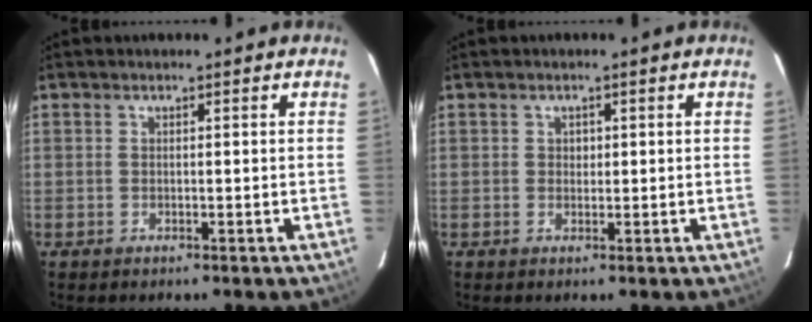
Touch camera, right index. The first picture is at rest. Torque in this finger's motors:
{"motor_torque": [0.07, 0.00, 0.04, 0.00]}